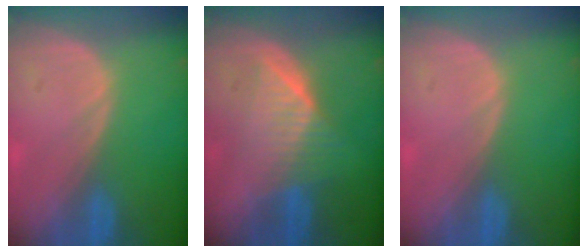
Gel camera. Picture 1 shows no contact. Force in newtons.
{"total": 6.5, "press": 6.2, "slide": 1.8}
{"total": 0.0}